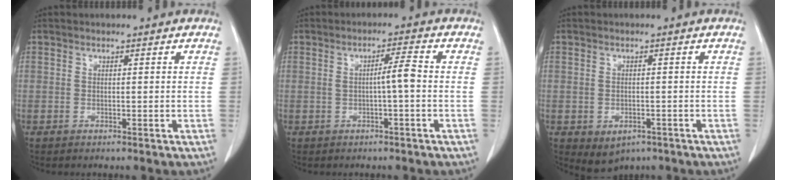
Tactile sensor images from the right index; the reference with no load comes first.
{"total": 3.3, "force": [-0.3, 0.0, 3.3], "torque": [-0.054, 0.004, -0.005]}
{"total": 3.7, "force": [-1.8, 2.7, 1.8], "torque": [-0.027, -0.003, -0.013]}